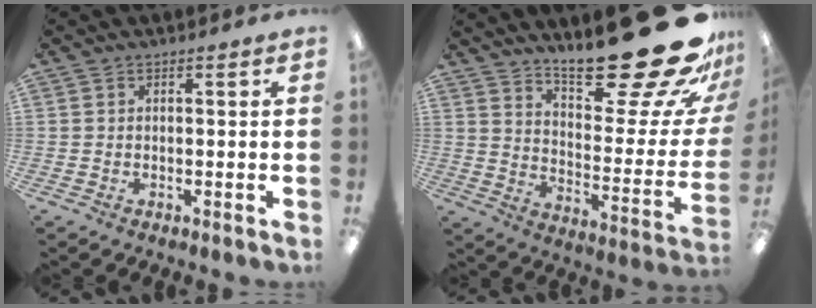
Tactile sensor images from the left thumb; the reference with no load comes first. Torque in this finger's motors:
{"motor_torque": [0.65, 0.43, 1.28, -1.50, 0.07]}